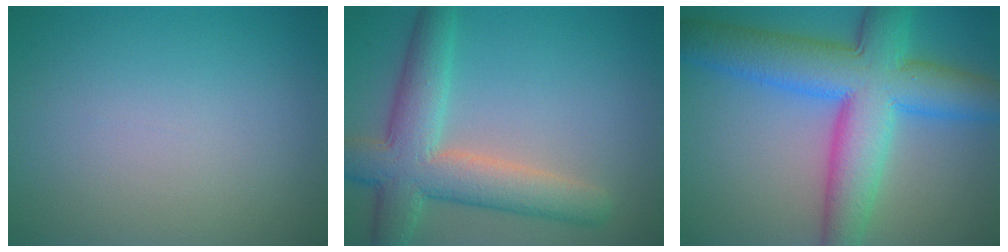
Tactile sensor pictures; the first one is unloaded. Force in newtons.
{"total": 7.3, "press": 7.3, "slide": 0.4}
{"total": 10.7, "press": 10.7, "slide": 0.3}